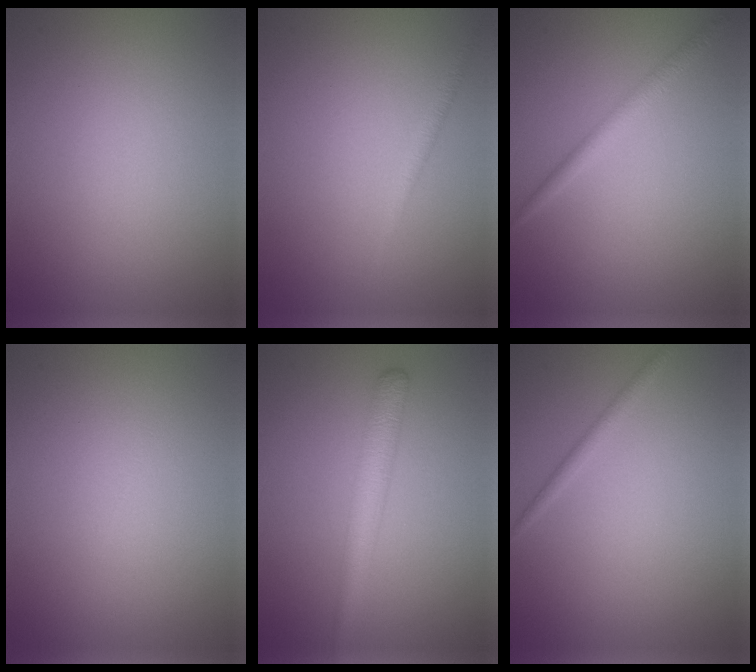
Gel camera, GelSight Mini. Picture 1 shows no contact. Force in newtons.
{"total": 1.1, "press": 1.1, "slide": 0.0}
{"total": 1.7, "press": 1.7, "slide": 0.1}
{"total": 0.0}
{"total": 3.4, "press": 3.4, "slide": 0.1}
{"total": 1.0, "press": 1.0, "slide": 0.1}